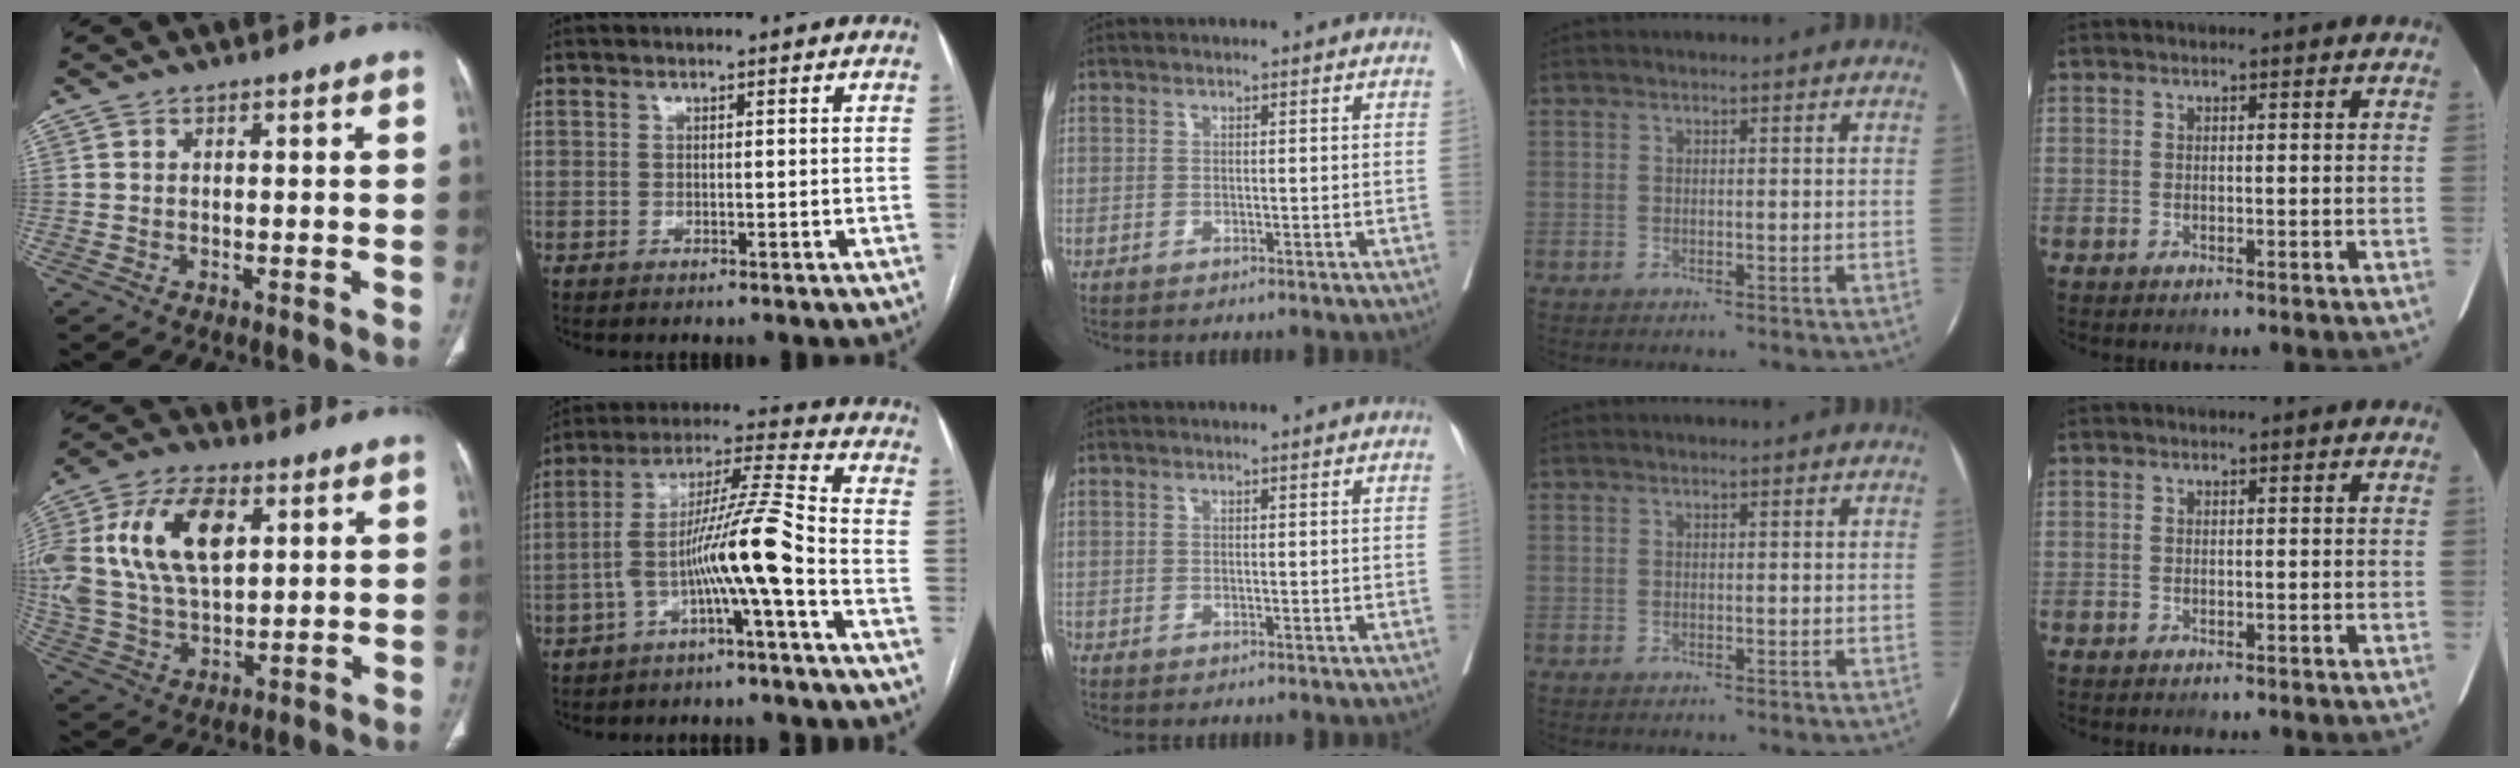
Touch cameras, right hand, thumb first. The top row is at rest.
{"thumb": {"total": 22.6, "force": [6.3, 13.4, 17.1], "torque": [-0.362, 0.008, 0.116]}, "index": {"total": 11.4, "force": [-4.2, -0.9, 10.6], "torque": [-0.193, 0.027, -0.077]}}